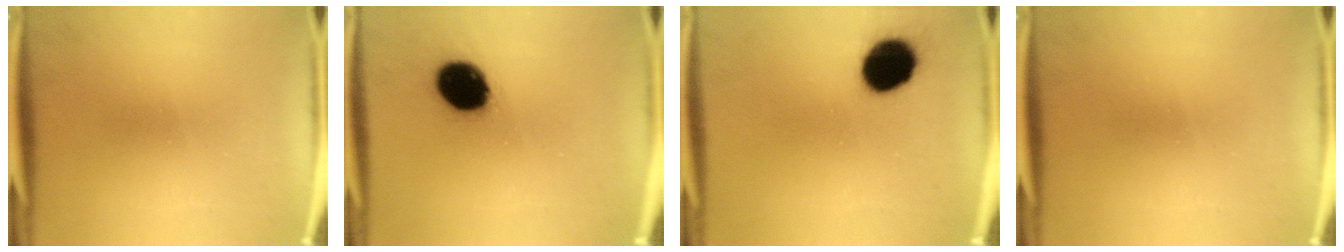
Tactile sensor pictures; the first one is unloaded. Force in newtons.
{"total": 14.8}
{"total": 13.7}
{"total": 0.0}